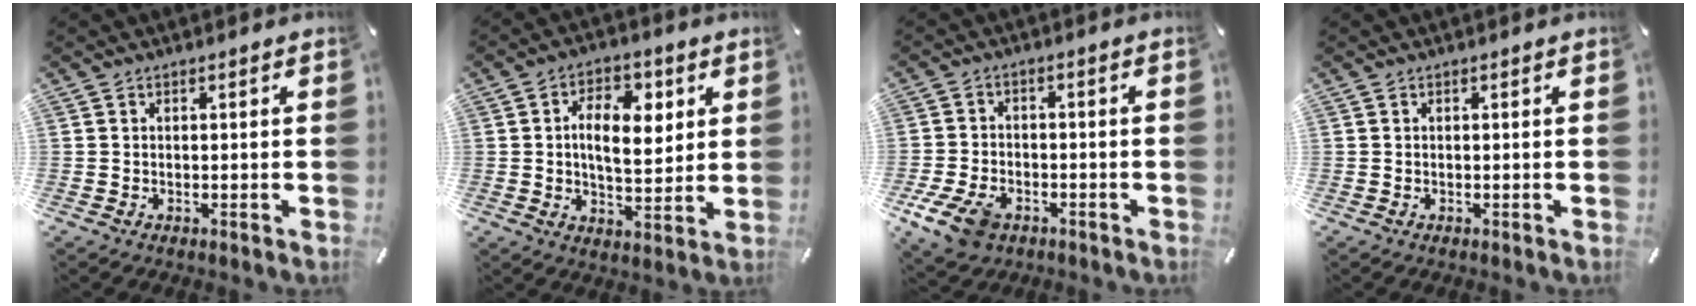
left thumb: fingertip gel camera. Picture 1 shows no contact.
{"total": 11.0, "force": [2.6, 6.5, 8.5], "torque": [-0.123, 0.001, 0.040]}
{"total": 8.8, "force": [-4.4, 5.8, 5.0], "torque": [-0.118, 0.013, -0.081]}
{"total": 0.0}